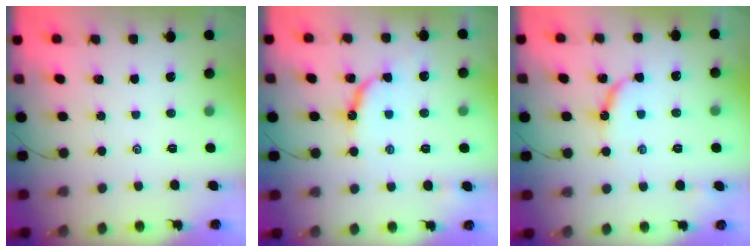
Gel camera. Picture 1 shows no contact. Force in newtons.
{"total": 9.4, "press": 9.4, "slide": 0.9}
{"total": 7.0, "press": 7.0, "slide": 0.3}